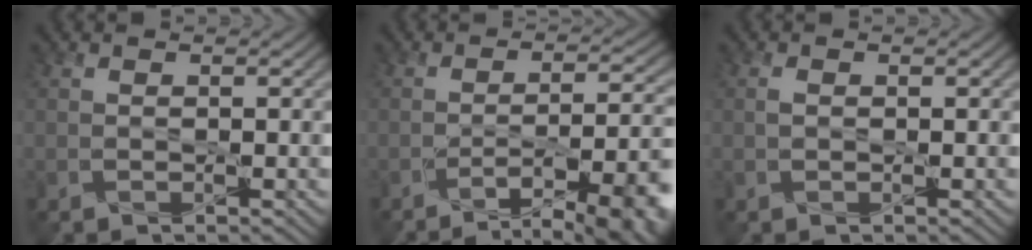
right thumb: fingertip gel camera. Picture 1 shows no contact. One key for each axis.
{"total": 11.5, "fx": -7.1, "fy": 3.2, "fz": 8.4, "tx": -0.105, "ty": 0.006, "tz": -0.094}
{"total": 0.7, "fx": 0.0, "fy": 0.5, "fz": 0.5, "tx": -0.013, "ty": 0.001, "tz": 0.000}